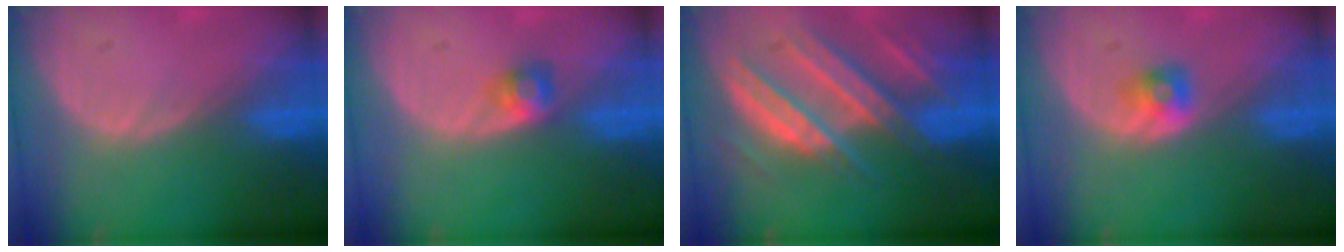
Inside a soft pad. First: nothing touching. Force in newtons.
{"total": 2.4, "press": 2.3, "slide": 0.9}
{"total": 10.6, "press": 9.3, "slide": 5.0}
{"total": 2.0, "press": 2.0, "slide": 0.3}